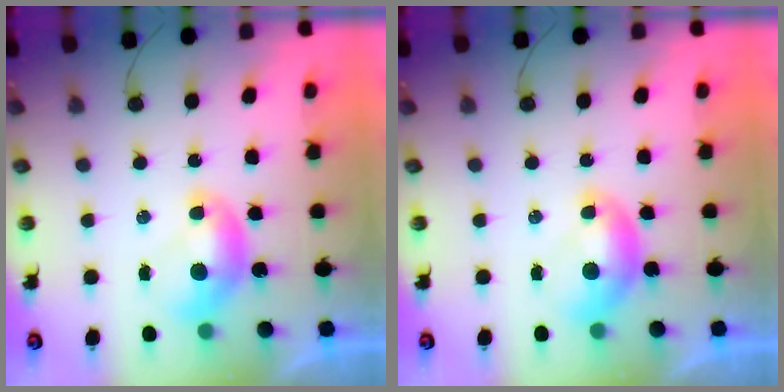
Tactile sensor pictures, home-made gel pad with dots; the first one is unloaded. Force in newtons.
{"total": 0.0}